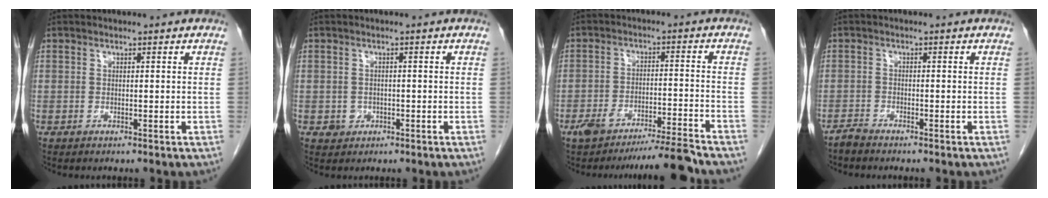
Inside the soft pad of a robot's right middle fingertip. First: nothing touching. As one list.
[{"total": 1.8, "force": [-0.6, 1.7, 0.4], "torque": [-0.002, 0.006, -0.004]}, {"total": 7.8, "force": [-7.0, -1.0, 3.3], "torque": [-0.049, 0.000, -0.117]}, {"total": 1.5, "force": [-1.5, 0.0, 0.3], "torque": [-0.009, -0.003, -0.029]}]